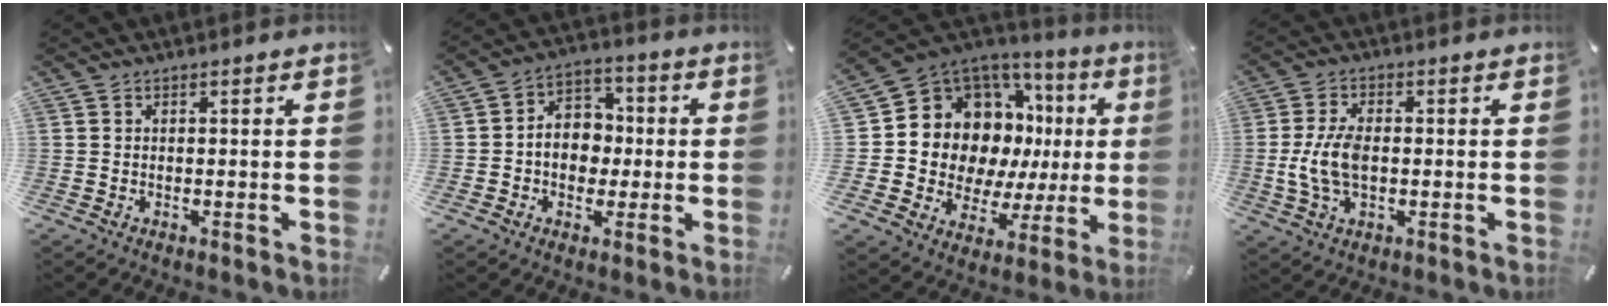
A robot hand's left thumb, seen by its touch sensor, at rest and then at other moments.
{"total": 8.4, "force": [-1.1, 7.3, 4.1], "torque": [-0.076, 0.019, -0.019]}
{"total": 13.6, "force": [4.9, 10.7, 6.9], "torque": [-0.128, -0.068, 0.101]}
{"total": 8.5, "force": [-0.7, 4.7, 7.0], "torque": [-0.154, 0.001, -0.013]}